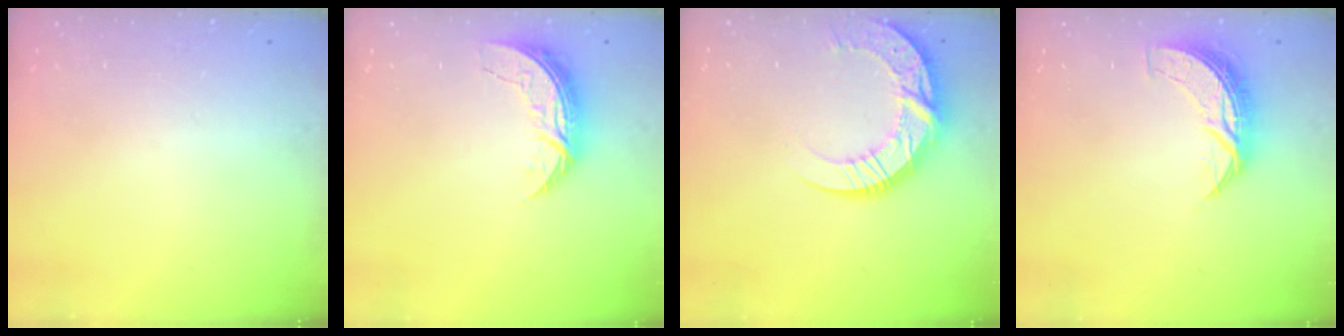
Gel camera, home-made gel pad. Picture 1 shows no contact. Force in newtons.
{"total": 7.1, "press": 7.1, "slide": 0.6}
{"total": 13.9, "press": 13.8, "slide": 1.4}
{"total": 7.5, "press": 7.5, "slide": 0.4}